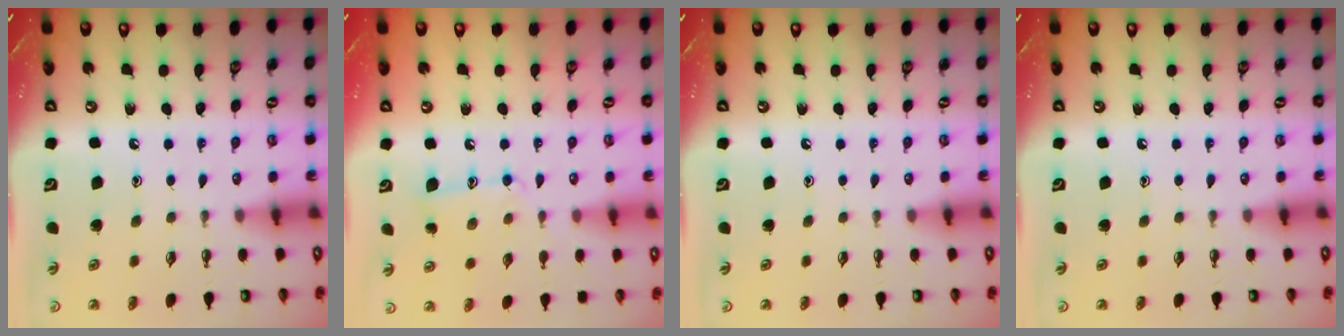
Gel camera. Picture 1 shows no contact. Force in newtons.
{"total": 9.7, "press": 9.7, "slide": 0.5}
{"total": 0.0}
{"total": 0.0}